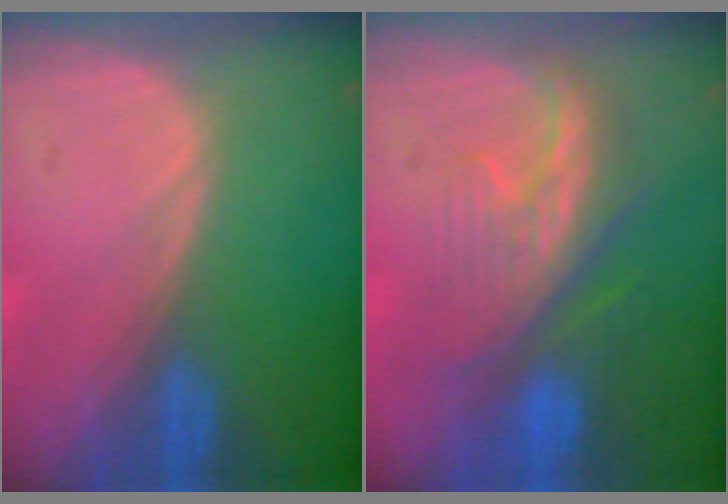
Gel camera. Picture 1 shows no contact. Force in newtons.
{"total": 8.9, "press": 8.4, "slide": 2.8}